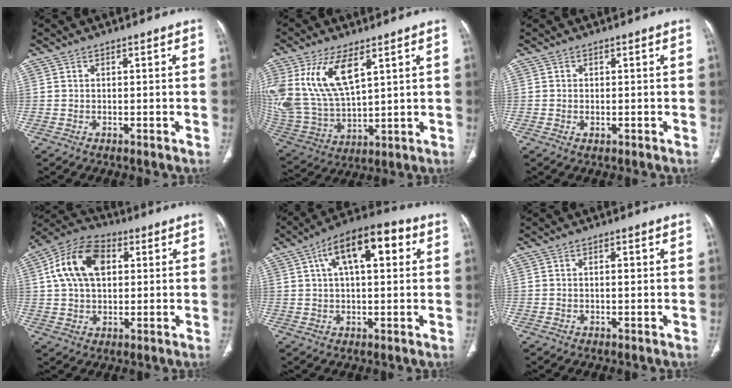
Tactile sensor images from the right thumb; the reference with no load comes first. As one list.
[{"total": 17.4, "force": [7.3, 8.3, 13.4], "torque": [-0.278, -0.025, 0.157]}, {"total": 0.9, "force": [-0.2, 0.6, 0.6], "torque": [-0.013, 0.002, -0.001]}, {"total": 14.2, "force": [3.6, 9.1, 10.3], "torque": [-0.179, 0.015, 0.057]}, {"total": 14.2, "force": [4.8, 6.3, 11.8], "torque": [-0.175, 0.024, 0.069]}, {"total": 1.5, "force": [0.3, 0.6, 1.4], "torque": [-0.024, 0.002, 0.006]}]